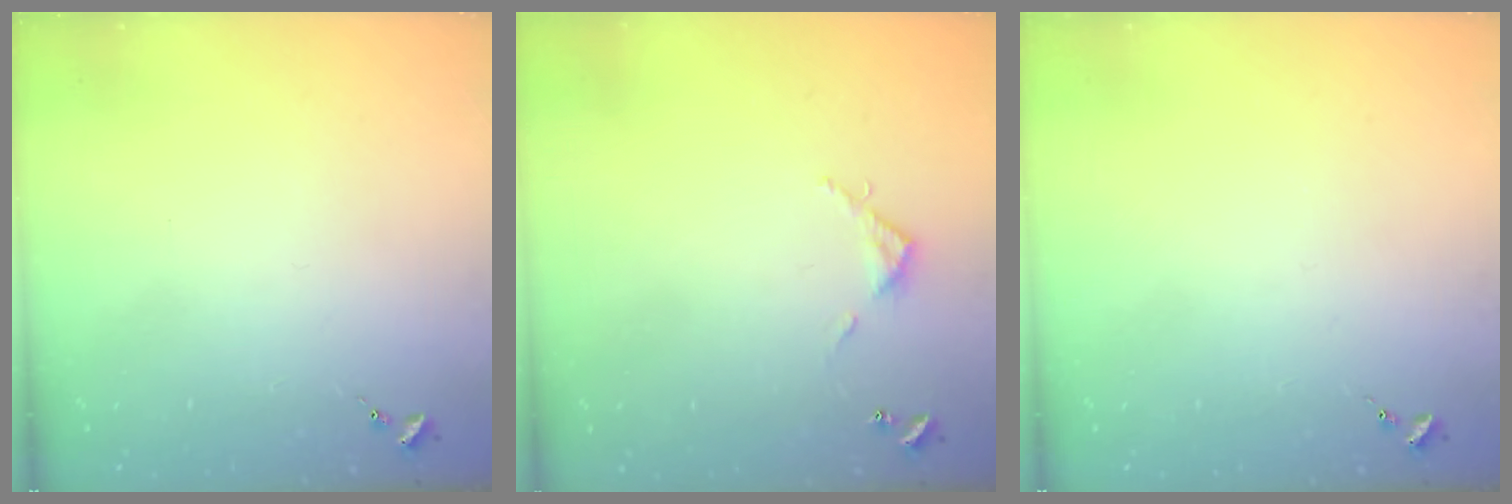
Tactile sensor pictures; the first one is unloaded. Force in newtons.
{"total": 3.9, "press": 3.9, "slide": 0.3}
{"total": 0.0}